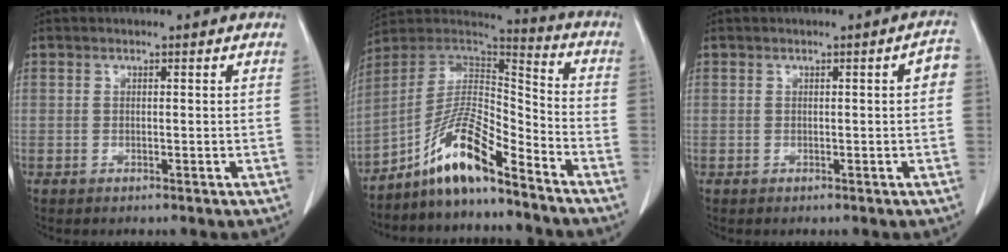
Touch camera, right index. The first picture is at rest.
{"total": 12.3, "force": [-8.8, 1.9, 8.3], "torque": [-0.154, 0.022, -0.161]}
{"total": 2.1, "force": [0.1, 0.4, 2.1], "torque": [-0.018, 0.006, 0.000]}